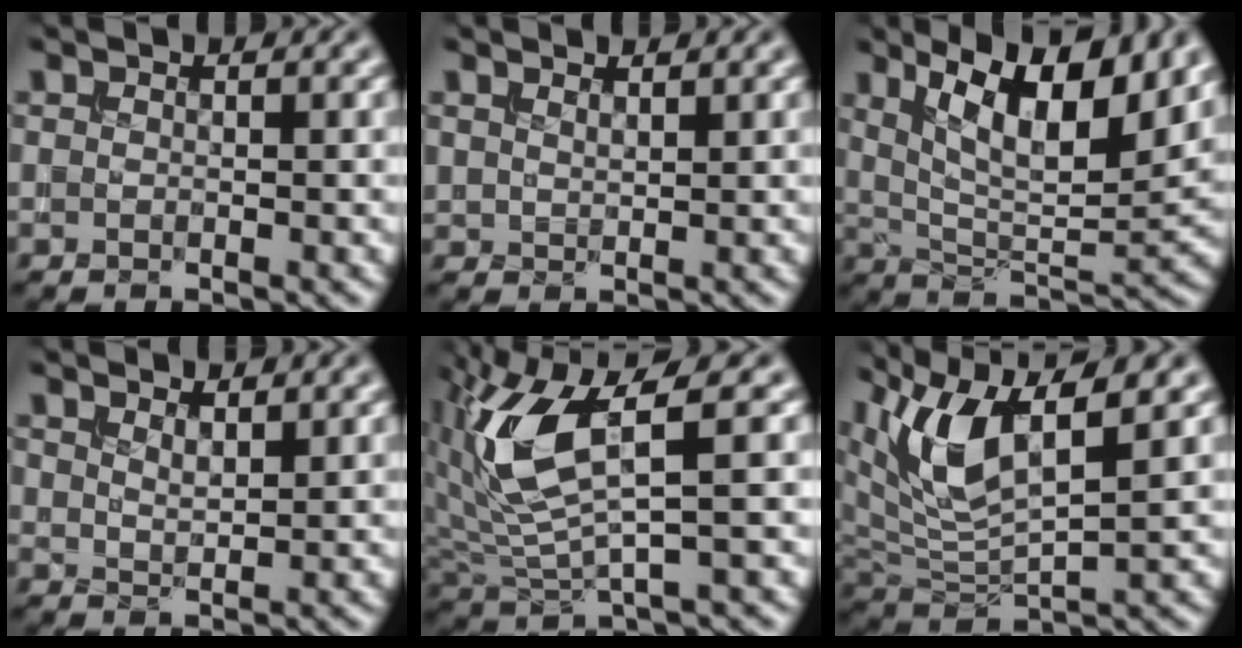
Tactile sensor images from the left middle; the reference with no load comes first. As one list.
[{"total": 1.0, "force": [0.9, 0.2, 0.1], "torque": [-0.005, -0.001, 0.020]}, {"total": 10.0, "force": [4.8, 3.3, 8.2], "torque": [-0.135, -0.002, 0.085]}, {"total": 1.4, "force": [1.2, 0.5, 0.6], "torque": [-0.012, -0.003, 0.025]}, {"total": 7.7, "force": [2.0, 2.5, 7.0], "torque": [-0.168, -0.003, 0.043]}, {"total": 8.1, "force": [4.0, 3.0, 6.4], "torque": [-0.135, -0.001, 0.073]}]